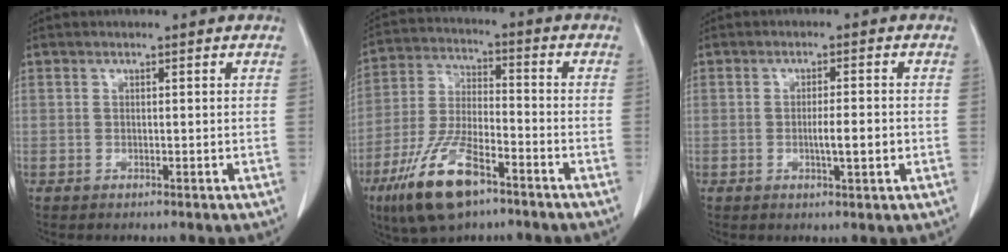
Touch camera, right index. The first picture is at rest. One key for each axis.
{"total": 13.2, "fx": -7.9, "fy": 4.3, "fz": 9.6, "tx": -0.204, "ty": -0.012, "tz": -0.146}
{"total": 3.8, "fx": -0.7, "fy": 0.5, "fz": 3.7, "tx": -0.061, "ty": -0.002, "tz": -0.007}